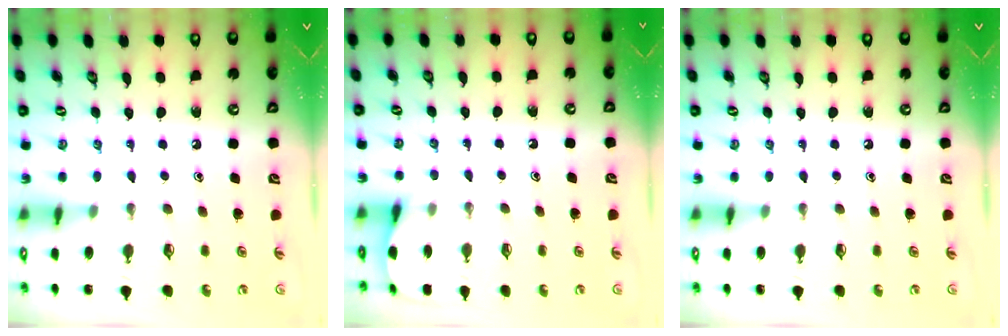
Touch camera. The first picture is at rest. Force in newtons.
{"total": 4.1, "press": 4.1, "slide": 0.4}
{"total": 0.0}